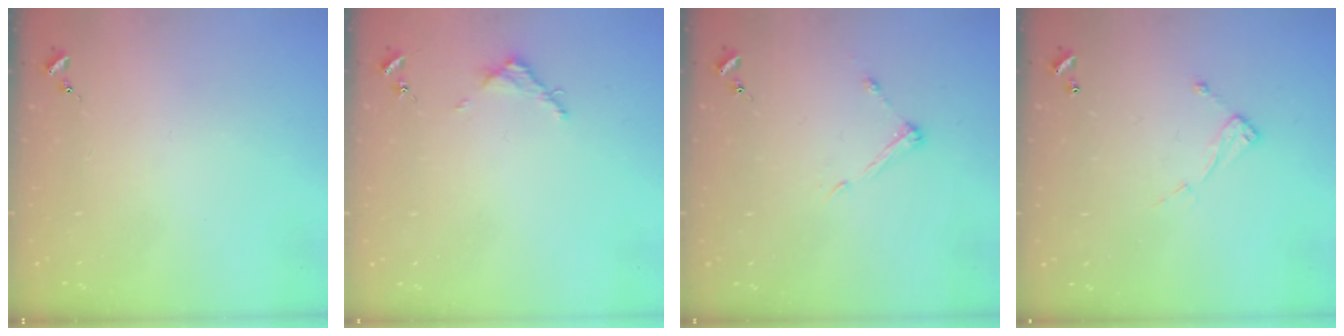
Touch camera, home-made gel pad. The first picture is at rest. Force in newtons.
{"total": 3.1, "press": 3.1, "slide": 0.4}
{"total": 5.6, "press": 5.5, "slide": 0.7}
{"total": 7.1, "press": 7.1, "slide": 0.3}